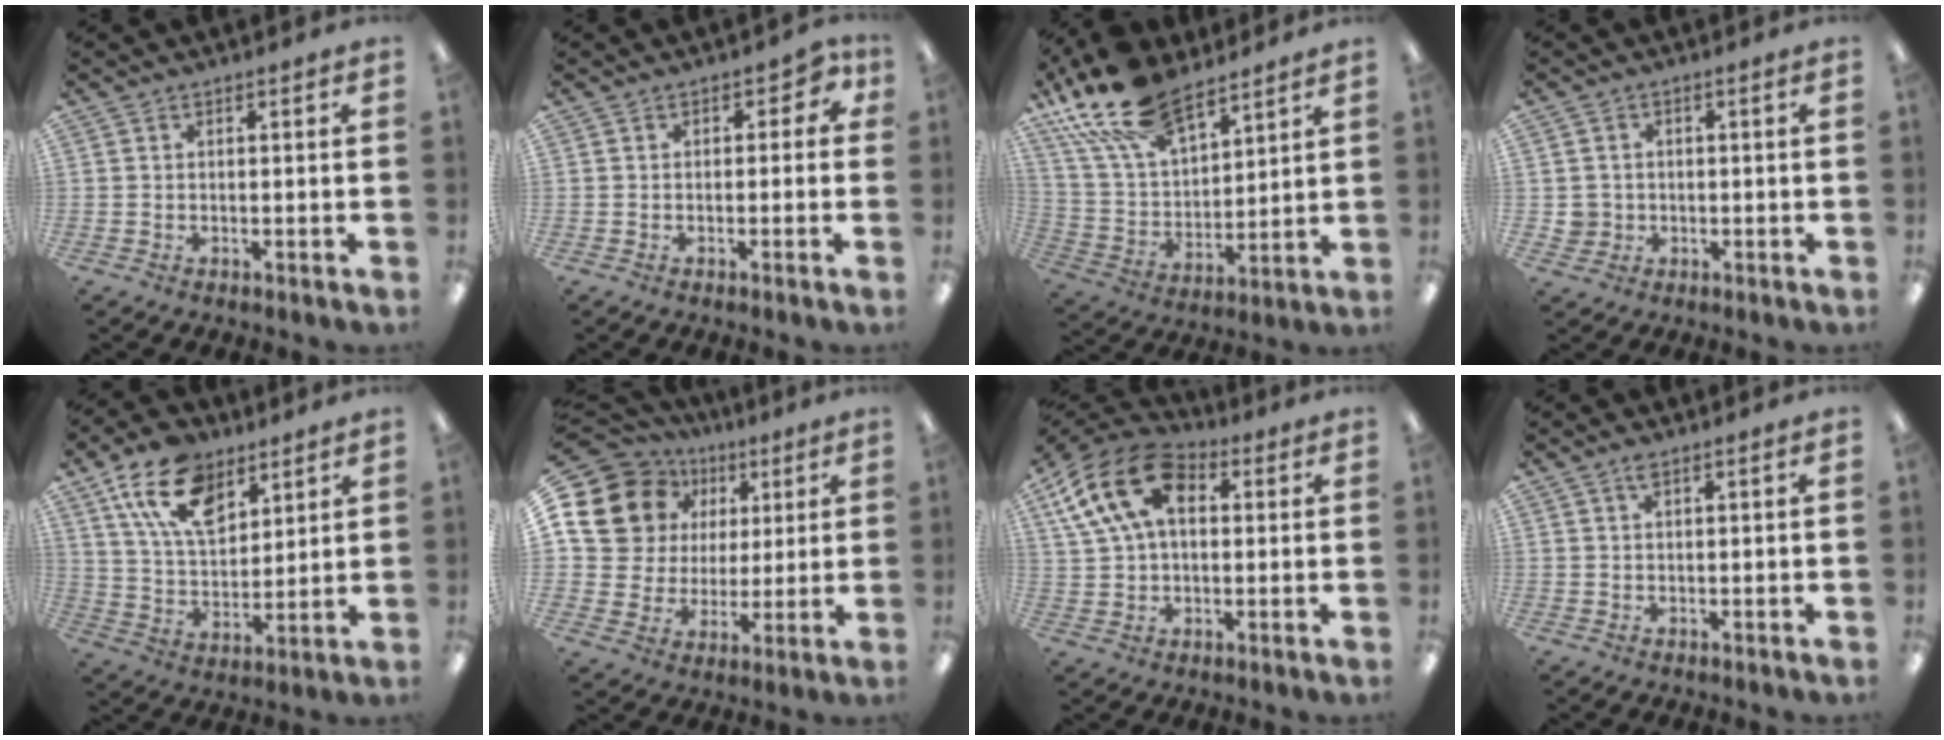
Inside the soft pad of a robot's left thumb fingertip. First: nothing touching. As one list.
[{"total": 3.0, "force": [0.6, 2.1, 2.1], "torque": [-0.024, 0.003, 0.007]}, {"total": 19.6, "force": [13.6, 9.3, 10.6], "torque": [-0.230, -0.069, 0.244]}, {"total": 2.9, "force": [-0.1, 2.9, 0.2], "torque": [-0.001, 0.000, -0.004]}, {"total": 15.9, "force": [9.3, 9.3, 8.9], "torque": [-0.164, -0.029, 0.173]}, {"total": 17.1, "force": [7.0, 14.1, 6.6], "torque": [-0.141, -0.030, 0.145]}, {"total": 17.0, "force": [5.9, 11.1, 11.5], "torque": [-0.236, -0.010, 0.106]}, {"total": 1.3, "force": [0.8, 0.3, 1.0], "torque": [-0.022, 0.001, 0.014]}]